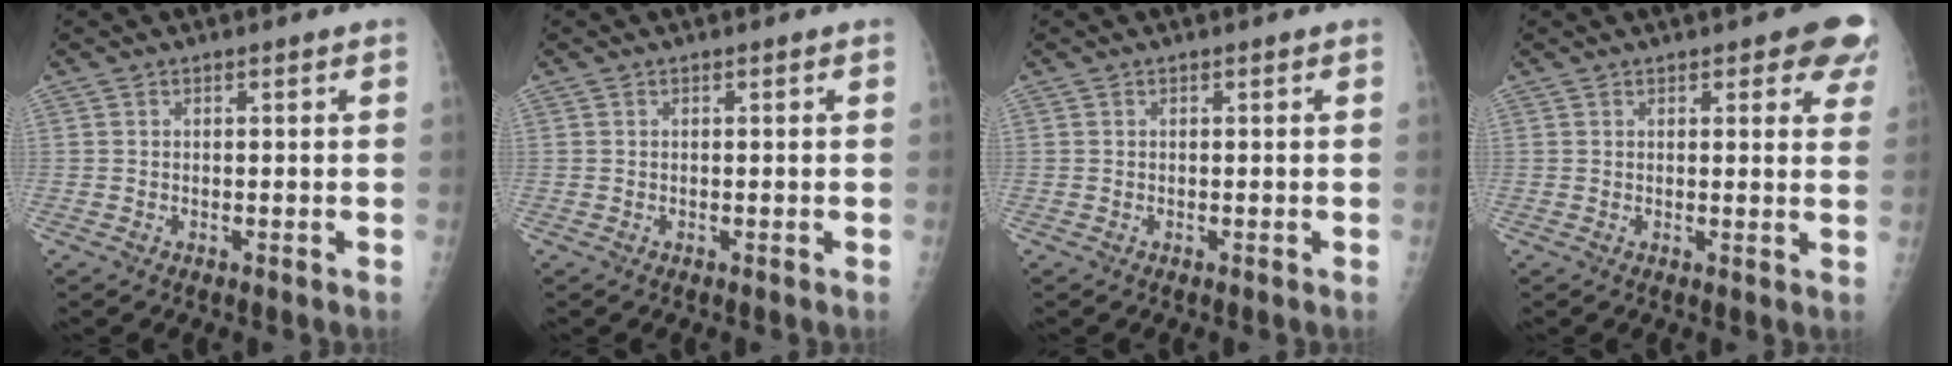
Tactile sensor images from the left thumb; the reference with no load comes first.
{"total": 0.0}
{"total": 0.0}
{"total": 7.5, "force": [4.3, 2.7, 5.5], "torque": [-0.030, -0.011, 0.041]}